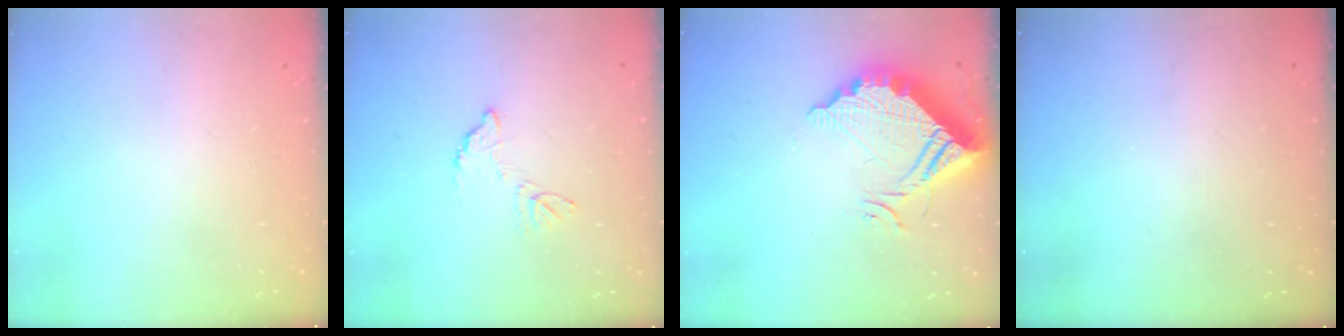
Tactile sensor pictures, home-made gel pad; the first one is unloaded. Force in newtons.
{"total": 7.9, "press": 7.9, "slide": 0.4}
{"total": 14.2, "press": 14.1, "slide": 1.4}
{"total": 3.3, "press": 3.3, "slide": 0.1}